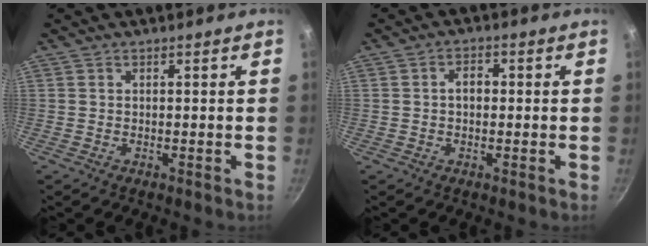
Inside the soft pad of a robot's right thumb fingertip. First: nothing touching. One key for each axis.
{"total": 3.1, "fx": 0.1, "fy": 2.1, "fz": 2.3, "tx": -0.026, "ty": 0.013, "tz": -0.002}